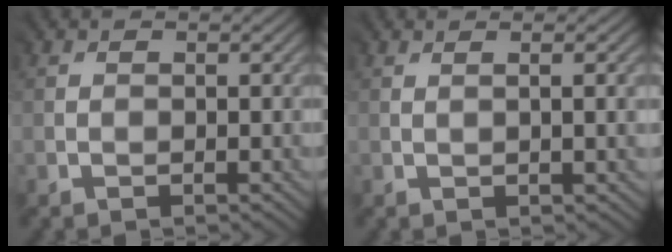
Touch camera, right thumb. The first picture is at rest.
{"total": 1.1, "force": [0.6, 0.0, 0.9], "torque": [-0.006, 0.007, 0.005]}